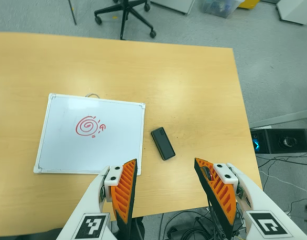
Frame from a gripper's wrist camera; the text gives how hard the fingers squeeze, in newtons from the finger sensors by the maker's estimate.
{"total": 0.0}